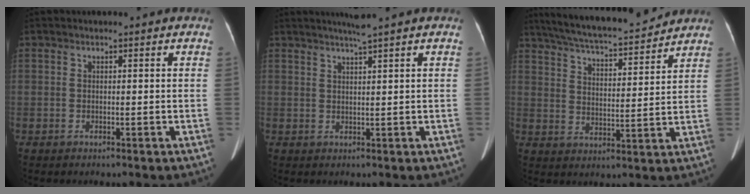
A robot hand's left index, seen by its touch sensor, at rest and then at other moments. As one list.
[{"total": 2.8, "force": [2.3, -1.0, 1.3], "torque": [-0.023, 0.001, 0.043]}, {"total": 16.0, "force": [14.6, 1.8, 6.4], "torque": [-0.115, 0.017, 0.226]}]